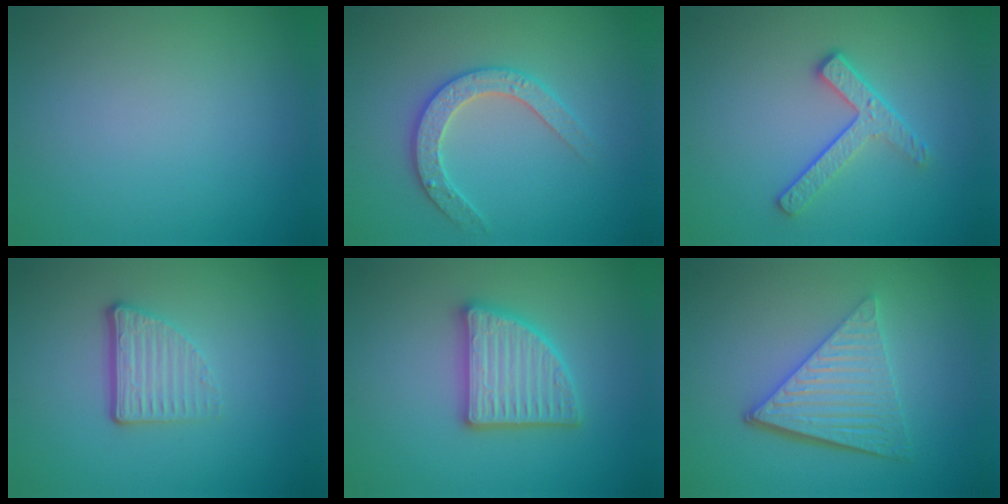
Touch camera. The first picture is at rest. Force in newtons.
{"total": 2.8, "press": 2.8, "slide": 0.3}
{"total": 3.1, "press": 2.5, "slide": 1.9}
{"total": 3.7, "press": 2.4, "slide": 2.9}
{"total": 4.9, "press": 4.8, "slide": 0.8}
{"total": 5.7, "press": 4.0, "slide": 4.1}